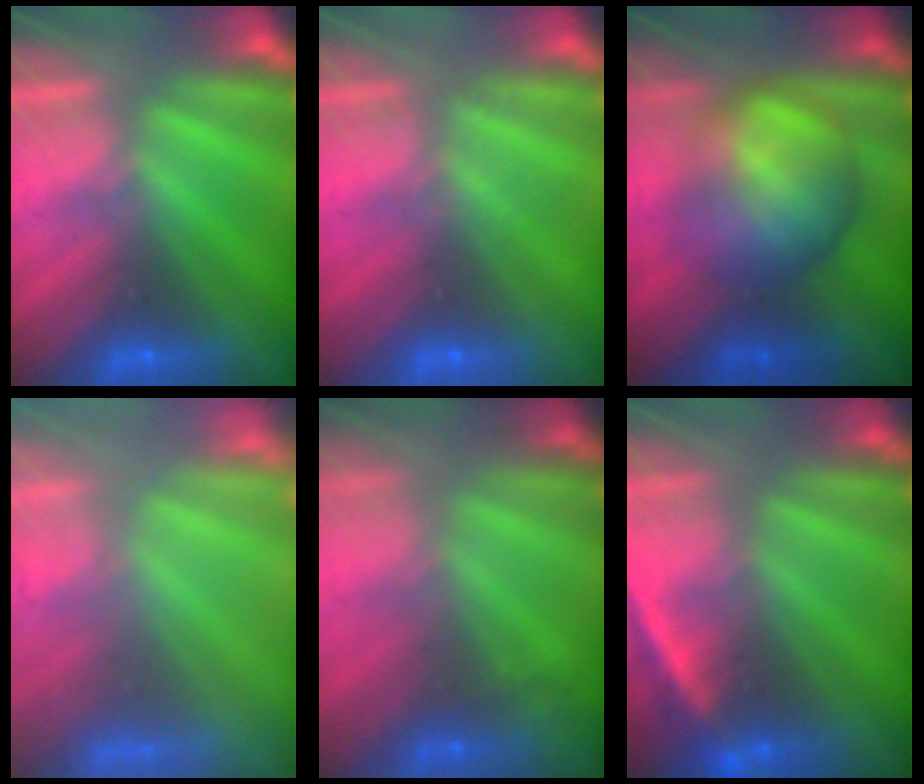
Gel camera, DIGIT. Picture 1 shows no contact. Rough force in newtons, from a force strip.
{"total": 1.8}
{"total": 7.8}
{"total": 7.3}
{"total": 7.3}
{"total": 2.2}